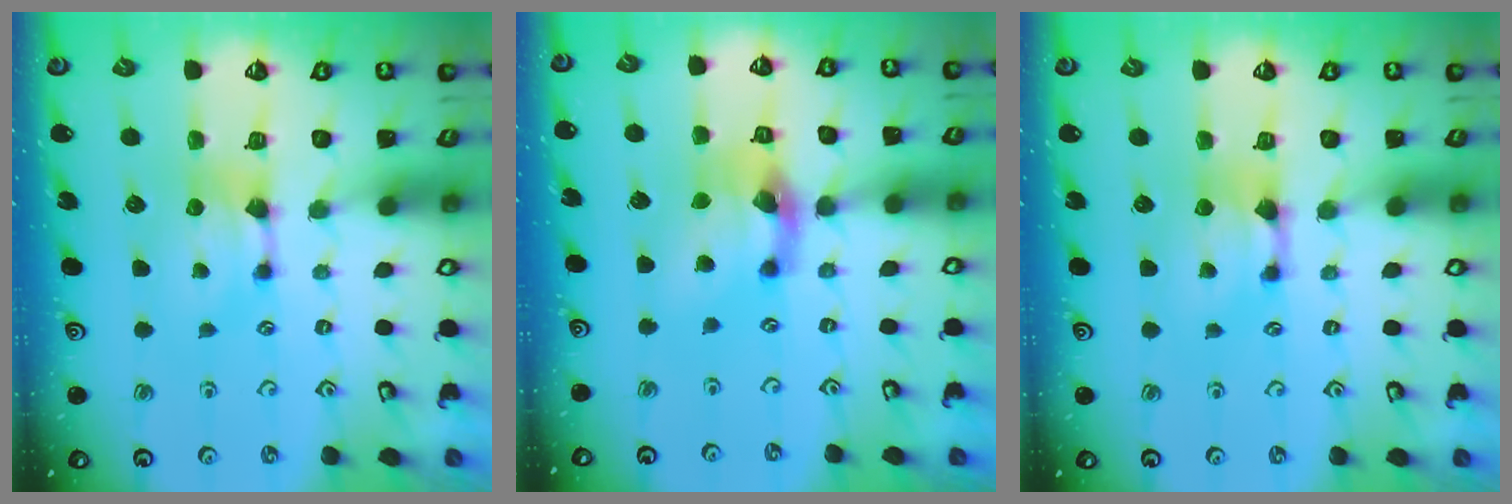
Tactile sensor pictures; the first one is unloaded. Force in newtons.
{"total": 6.5, "press": 6.0, "slide": 2.3}
{"total": 0.9, "press": 0.5, "slide": 0.8}